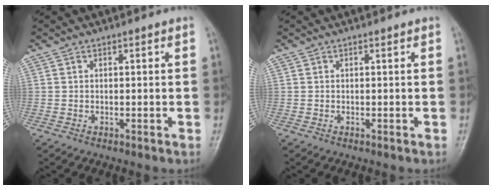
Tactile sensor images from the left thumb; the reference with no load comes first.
{"total": 0.0}